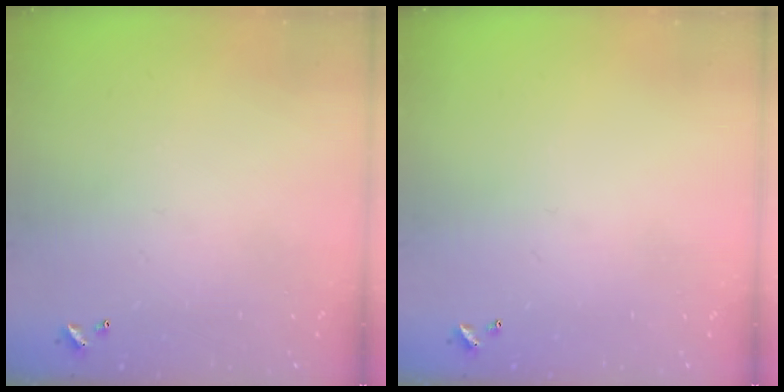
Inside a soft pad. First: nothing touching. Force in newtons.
{"total": 0.0}